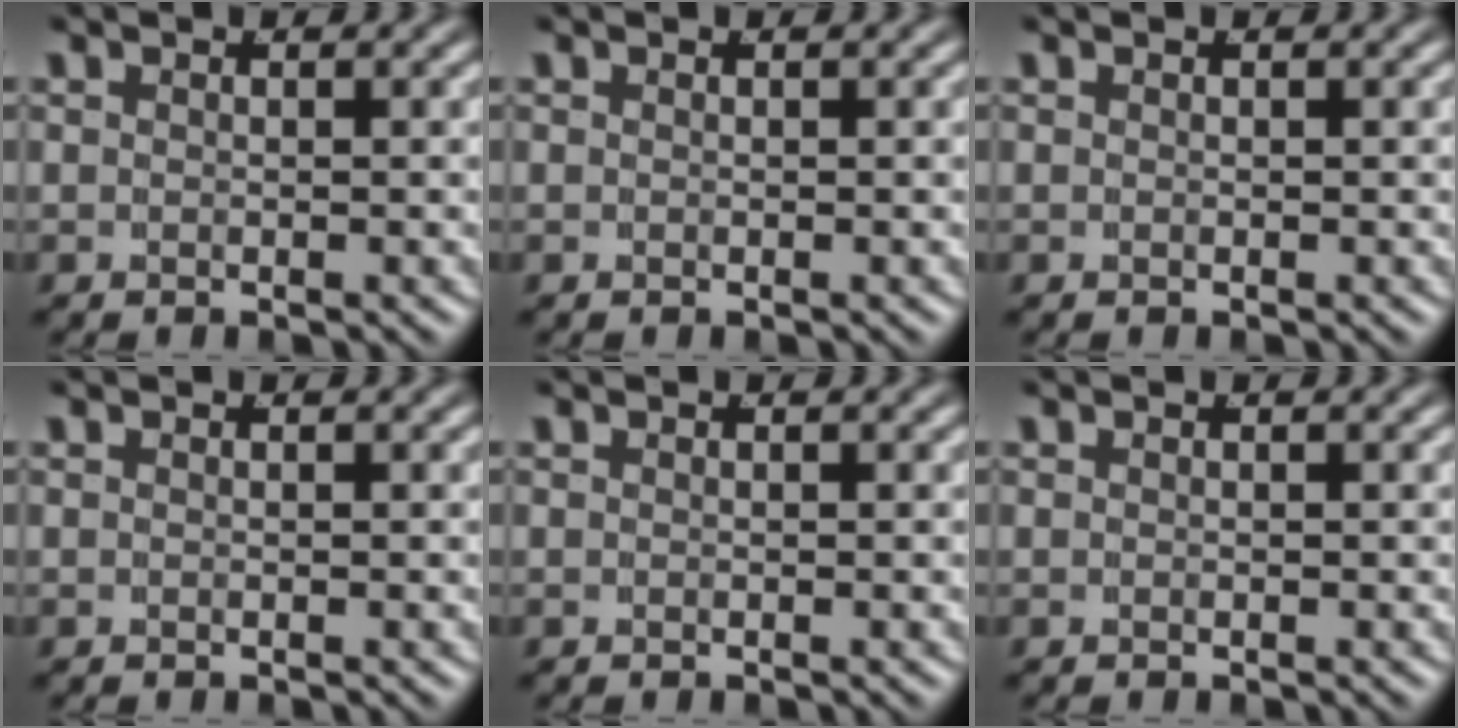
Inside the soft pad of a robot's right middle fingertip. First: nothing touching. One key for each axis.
{"total": 0.0}
{"total": 0.0}
{"total": 0.0}
{"total": 0.0}
{"total": 0.0}